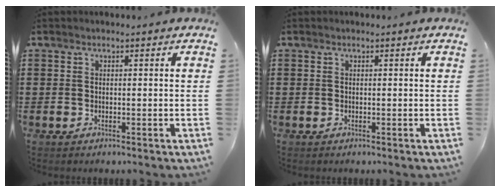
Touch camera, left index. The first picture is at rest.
{"total": 0.0}